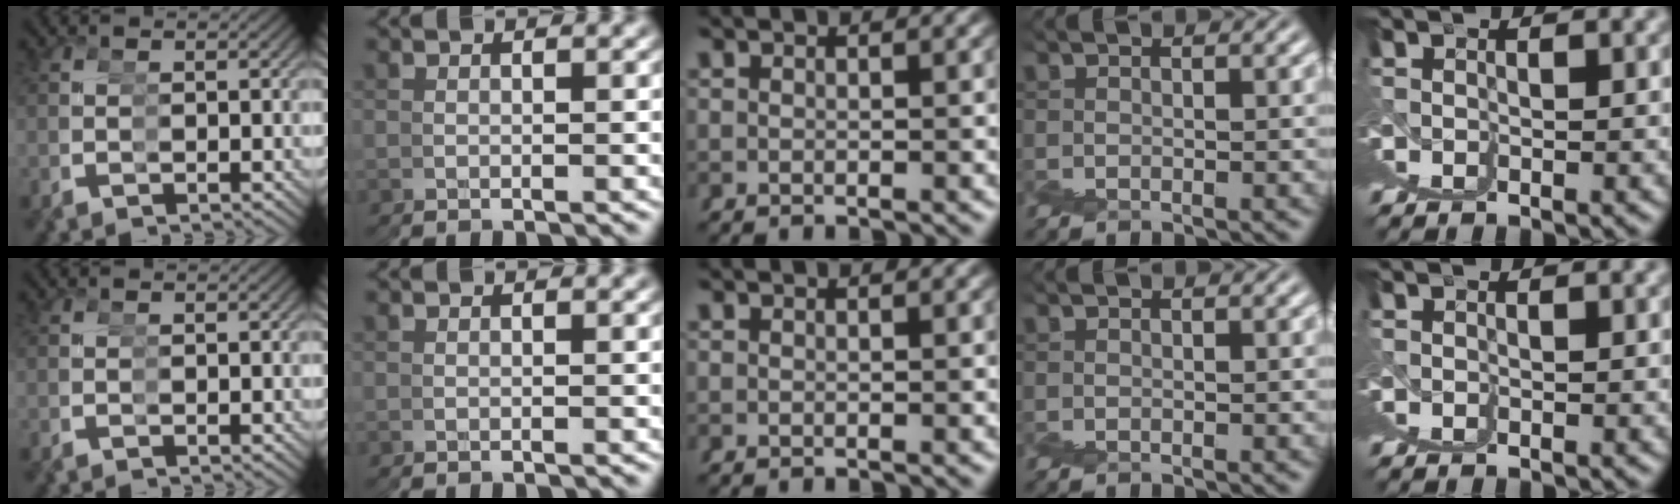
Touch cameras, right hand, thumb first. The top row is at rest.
{}